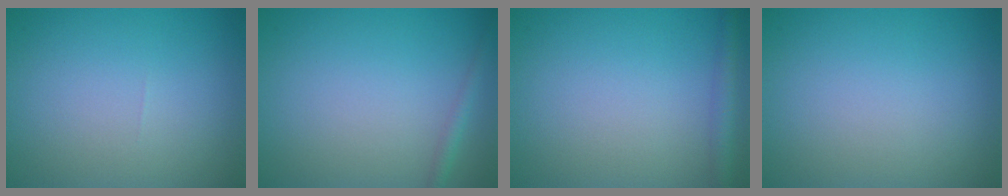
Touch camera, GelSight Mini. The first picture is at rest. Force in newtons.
{"total": 1.1, "press": 1.1, "slide": 0.1}
{"total": 2.1, "press": 2.1, "slide": 0.1}
{"total": 0.0}